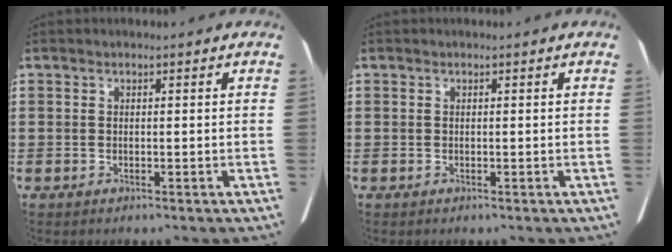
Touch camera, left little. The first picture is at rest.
{"total": 0.0}